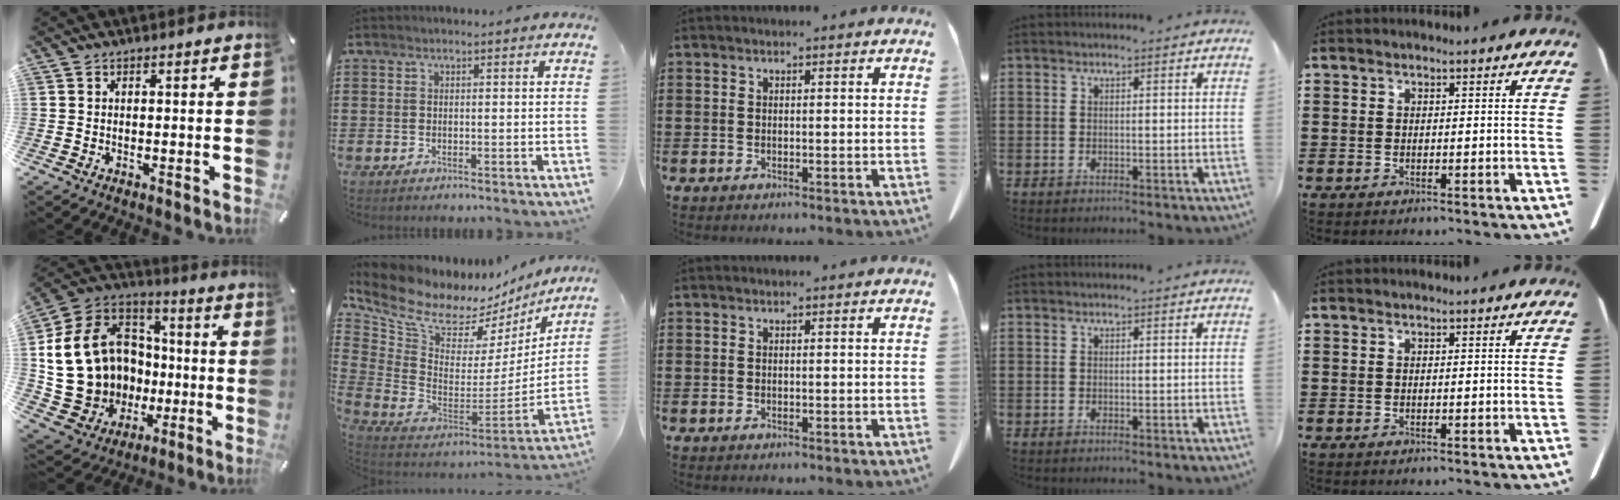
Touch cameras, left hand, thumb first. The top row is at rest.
{"thumb": {"total": 20.4, "force": [-0.5, 18.3, 9.0], "torque": [-0.198, -0.010, 0.032]}, "index": {"total": 9.0, "force": [7.4, 4.1, 3.3], "torque": [-0.117, -0.070, 0.127]}}